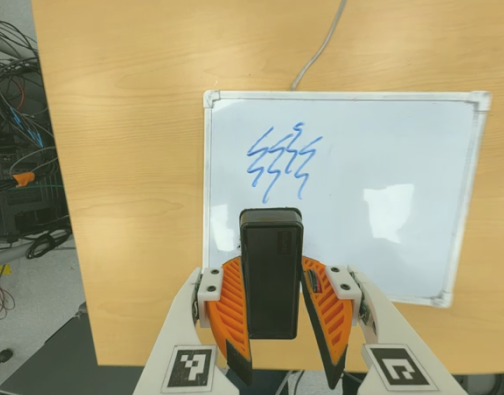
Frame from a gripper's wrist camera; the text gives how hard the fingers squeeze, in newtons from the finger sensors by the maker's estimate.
{"total": 6.0, "left": 5.1, "right": 6.9}